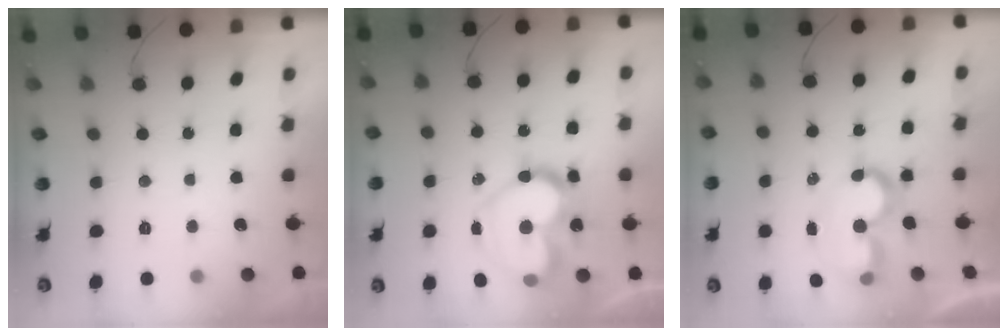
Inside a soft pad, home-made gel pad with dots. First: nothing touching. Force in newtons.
{"total": 20.7, "press": 20.6, "slide": 2.2}
{"total": 8.5, "press": 7.7, "slide": 3.6}